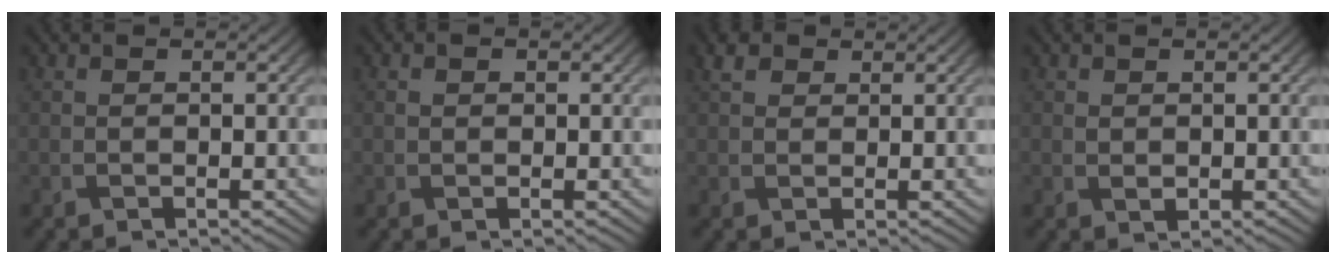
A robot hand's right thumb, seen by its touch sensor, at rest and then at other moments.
{"total": 0.8, "force": [0.2, 0.7, 0.4], "torque": [-0.011, -0.001, 0.001]}
{"total": 2.4, "force": [1.4, 1.6, 1.0], "torque": [-0.025, 0.006, 0.027]}
{"total": 1.2, "force": [0.5, 0.9, 0.6], "torque": [-0.017, -0.003, 0.014]}